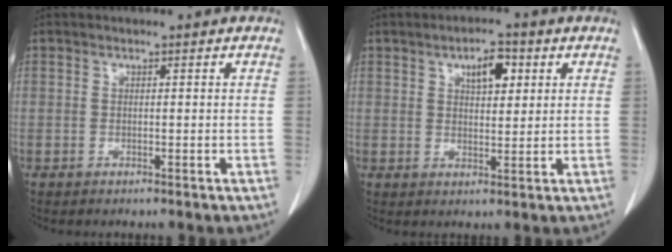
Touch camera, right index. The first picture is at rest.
{"total": 5.1, "force": [2.3, 2.1, 4.1], "torque": [-0.066, 0.004, 0.036]}